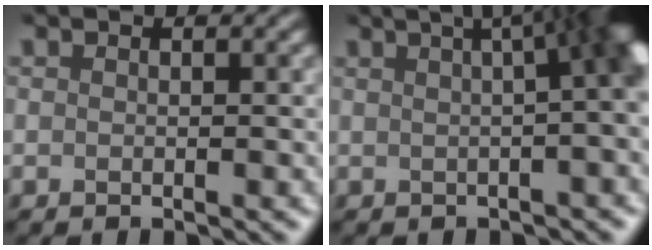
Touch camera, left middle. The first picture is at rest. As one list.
[{"total": 12.8, "force": [2.0, 5.5, 11.4], "torque": [-0.065, 0.070, 0.018]}]